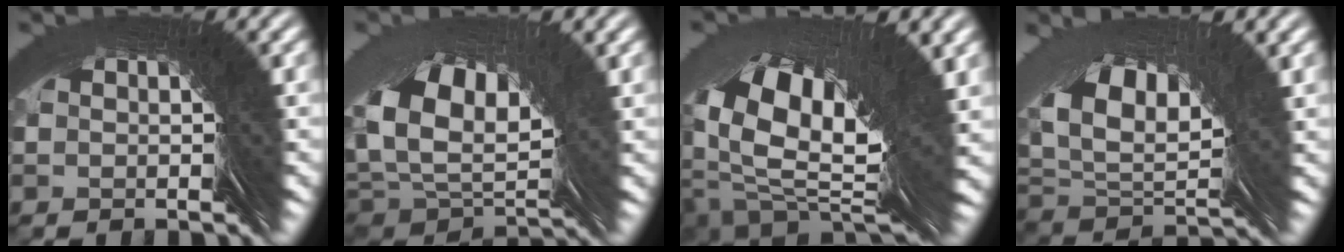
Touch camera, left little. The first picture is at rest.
{"total": 6.0, "force": [1.2, 3.5, 4.7], "torque": [-0.084, 0.003, 0.016]}
{"total": 10.9, "force": [-1.8, 6.2, 8.8], "torque": [-0.143, -0.017, -0.017]}
{"total": 4.8, "force": [2.6, 1.9, 3.5], "torque": [-0.068, 0.019, 0.035]}